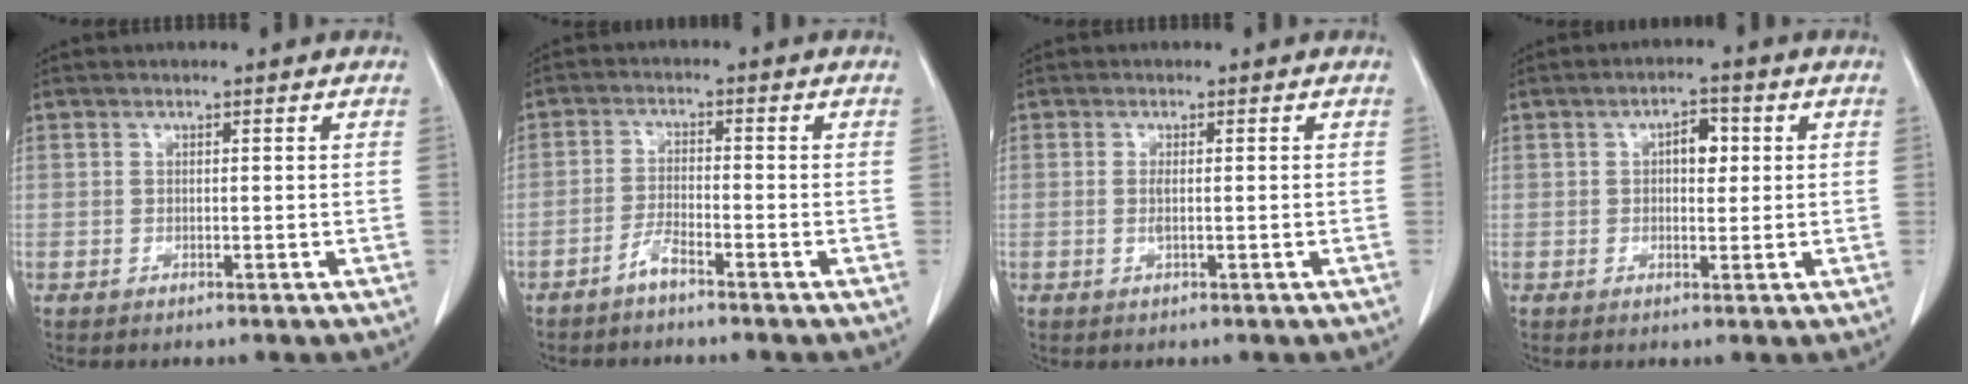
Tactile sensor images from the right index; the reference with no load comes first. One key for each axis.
{"total": 2.6, "fx": -2.2, "fy": 0.2, "fz": 1.4, "tx": -0.030, "ty": 0.001, "tz": -0.045}
{"total": 1.4, "fx": -0.1, "fy": 0.2, "fz": 1.3, "tx": -0.029, "ty": -0.003, "tz": 0.001}
{"total": 3.8, "fx": 0.9, "fy": 2.0, "fz": 3.1, "tx": -0.046, "ty": 0.011, "tz": 0.013}